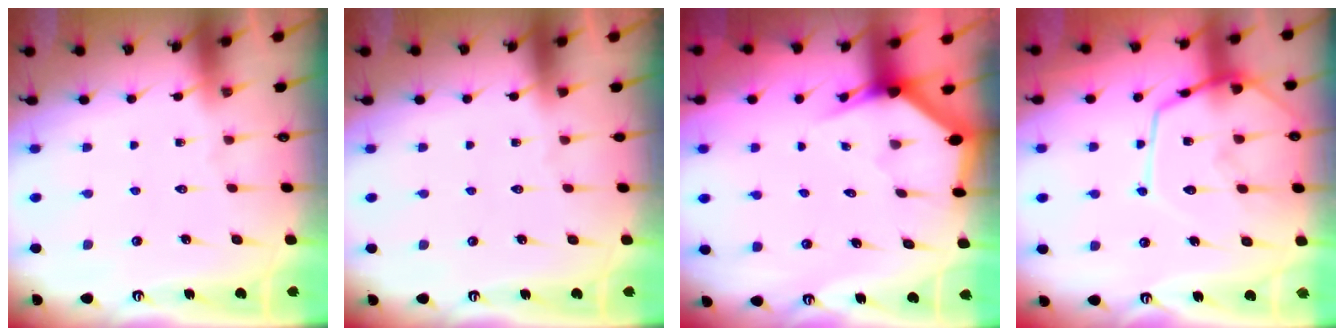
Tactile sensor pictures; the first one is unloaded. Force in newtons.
{"total": 0.0}
{"total": 2.9, "press": 2.9, "slide": 0.2}
{"total": 14.1, "press": 14.1, "slide": 1.3}